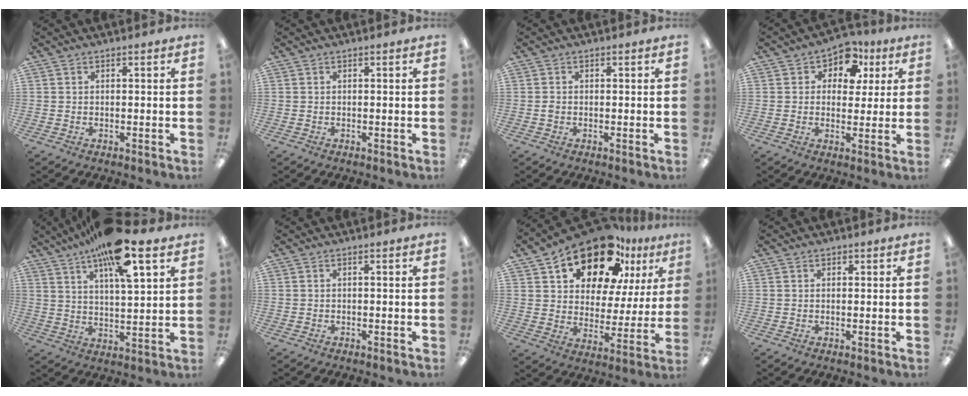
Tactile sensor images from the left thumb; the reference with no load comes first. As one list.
[{"total": 0.0}, {"total": 0.9, "force": [-0.1, 0.7, 0.4], "torque": [-0.008, 0.005, -0.004]}, {"total": 6.9, "force": [2.6, 5.4, 3.5], "torque": [-0.043, -0.002, 0.042]}, {"total": 15.1, "force": [10.1, 3.8, 10.6], "torque": [-0.178, -0.045, 0.165]}, {"total": 0.0}, {"total": 19.0, "force": [14.4, 8.5, 9.1], "torque": [-0.163, -0.094, 0.250]}, {"total": 0.8, "force": [0.6, 0.5, 0.0], "torque": [0.000, 0.001, 0.012]}]